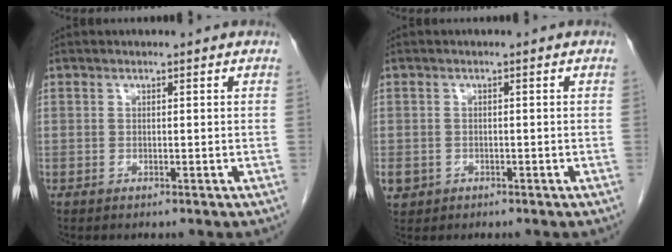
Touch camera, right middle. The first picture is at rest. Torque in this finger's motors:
{"motor_torque": [0.52, -0.43, 0.08, 0.07]}